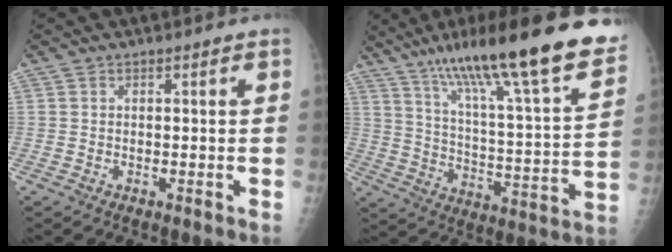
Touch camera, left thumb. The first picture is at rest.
{"total": 27.4, "force": [19.3, 4.1, 18.9], "torque": [-0.279, -0.053, 0.299]}